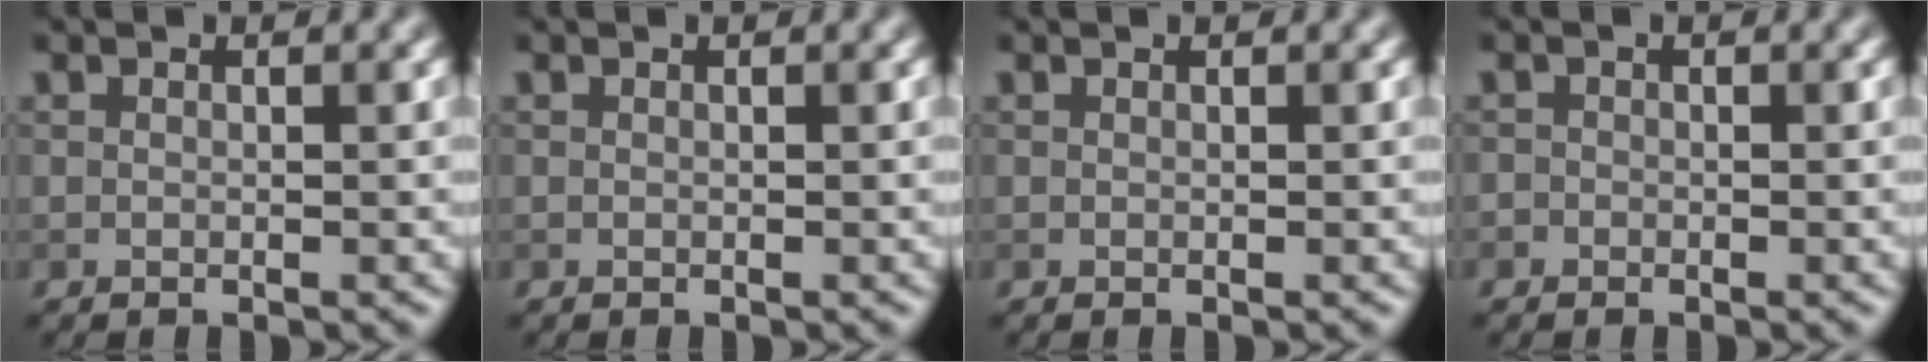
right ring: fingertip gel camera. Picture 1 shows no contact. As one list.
[{"total": 0.0}, {"total": 0.0}, {"total": 0.7, "force": [-0.3, 0.6, -0.1], "torque": [0.007, -0.004, -0.006]}]